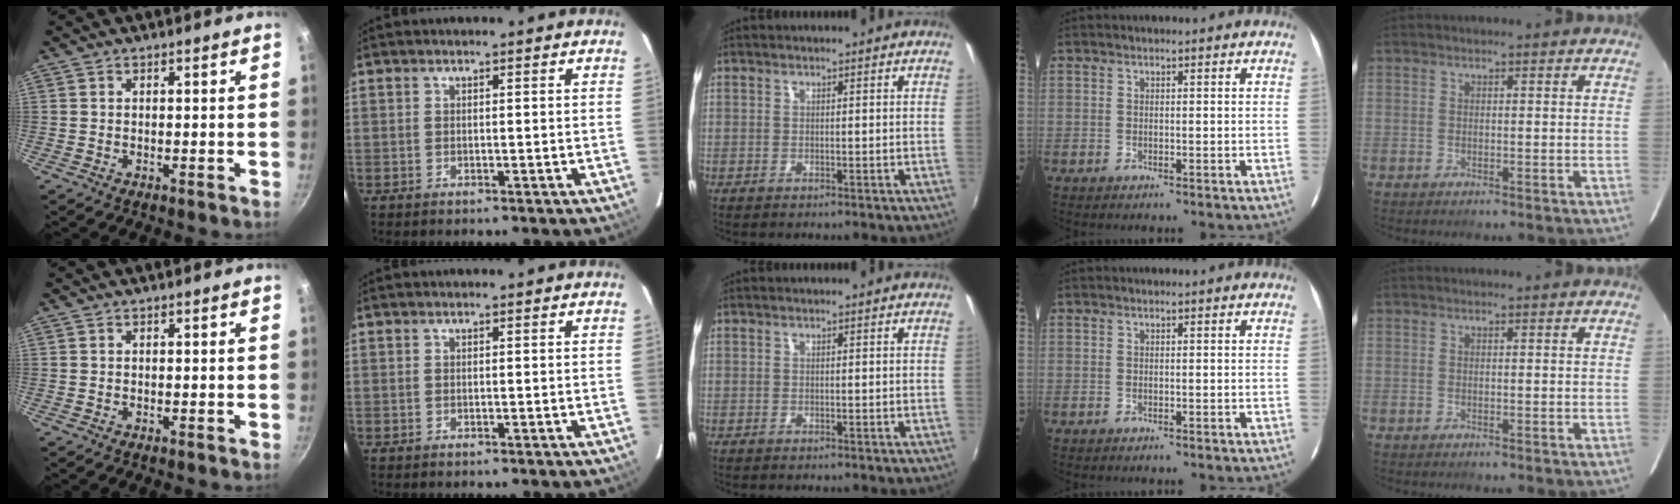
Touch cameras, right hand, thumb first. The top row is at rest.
{}